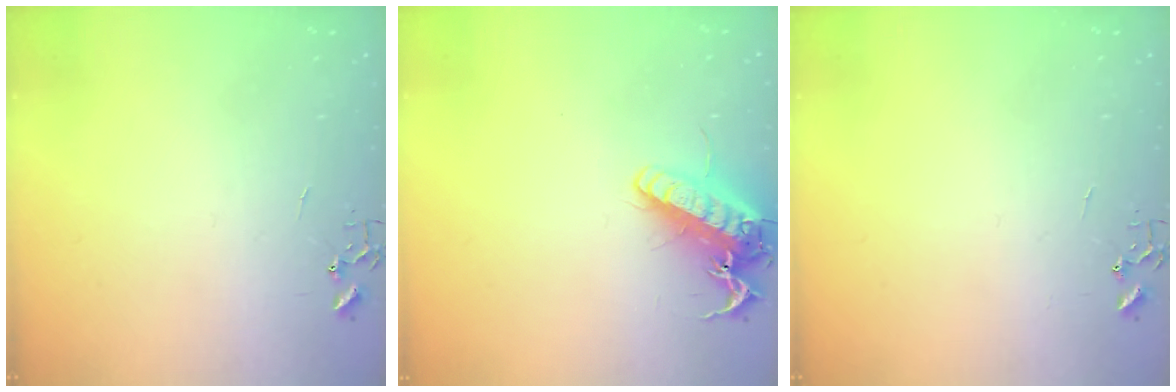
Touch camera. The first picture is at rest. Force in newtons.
{"total": 16.5, "press": 16.3, "slide": 2.7}
{"total": 0.0}